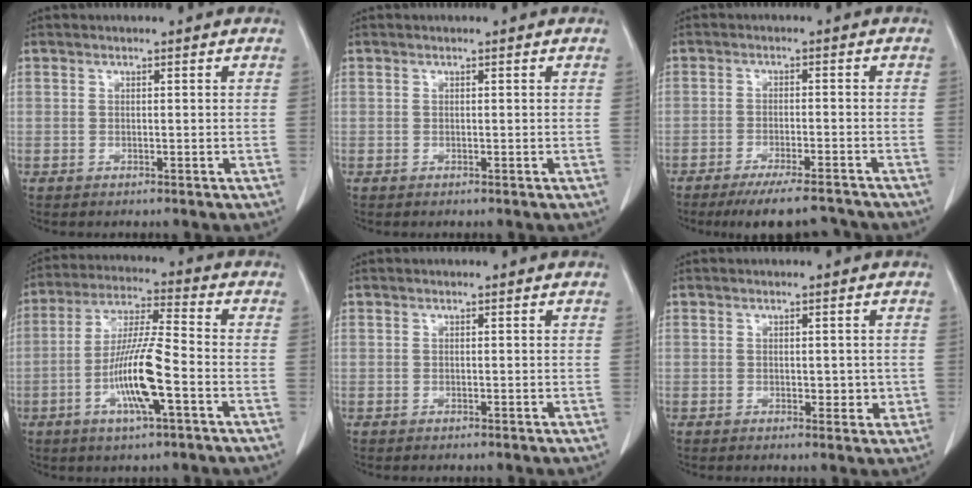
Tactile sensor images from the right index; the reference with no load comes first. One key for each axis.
{"total": 0.0}
{"total": 9.6, "fx": -8.6, "fy": 1.2, "fz": 3.9, "tx": -0.055, "ty": -0.005, "tz": -0.127}
{"total": 11.7, "fx": -3.9, "fy": 0.8, "fz": 11.0, "tx": -0.215, "ty": -0.005, "tz": -0.073}
{"total": 0.0}
{"total": 2.7, "fx": -0.2, "fy": 1.6, "fz": 2.2, "tx": -0.024, "ty": -0.003, "tz": 0.002}